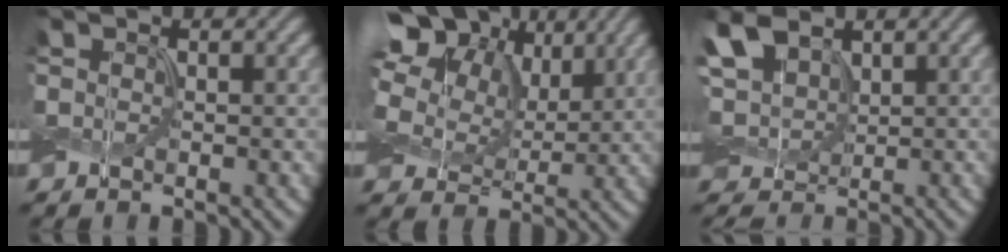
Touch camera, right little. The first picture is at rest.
{"total": 14.9, "force": [5.0, 11.0, 8.8], "torque": [-0.227, 0.048, 0.086]}
{"total": 4.9, "force": [1.9, 3.3, 3.2], "torque": [-0.086, 0.013, 0.028]}